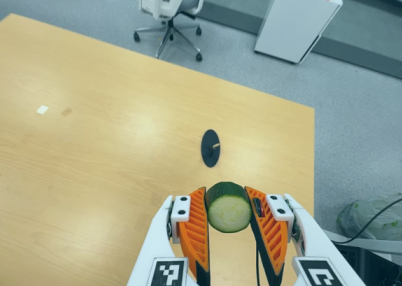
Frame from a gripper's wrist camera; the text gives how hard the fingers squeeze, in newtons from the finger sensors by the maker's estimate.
{"total": 13.1, "left": 13.9, "right": 12.3}